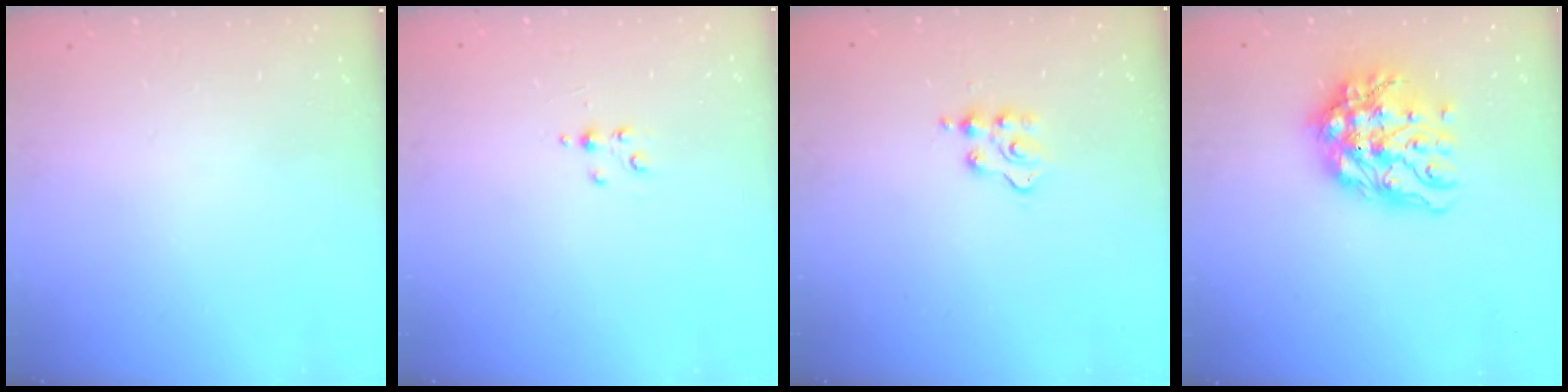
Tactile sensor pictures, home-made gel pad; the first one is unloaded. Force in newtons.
{"total": 3.9, "press": 3.8, "slide": 0.6}
{"total": 3.0, "press": 3.0, "slide": 0.4}
{"total": 13.7, "press": 13.6, "slide": 1.6}